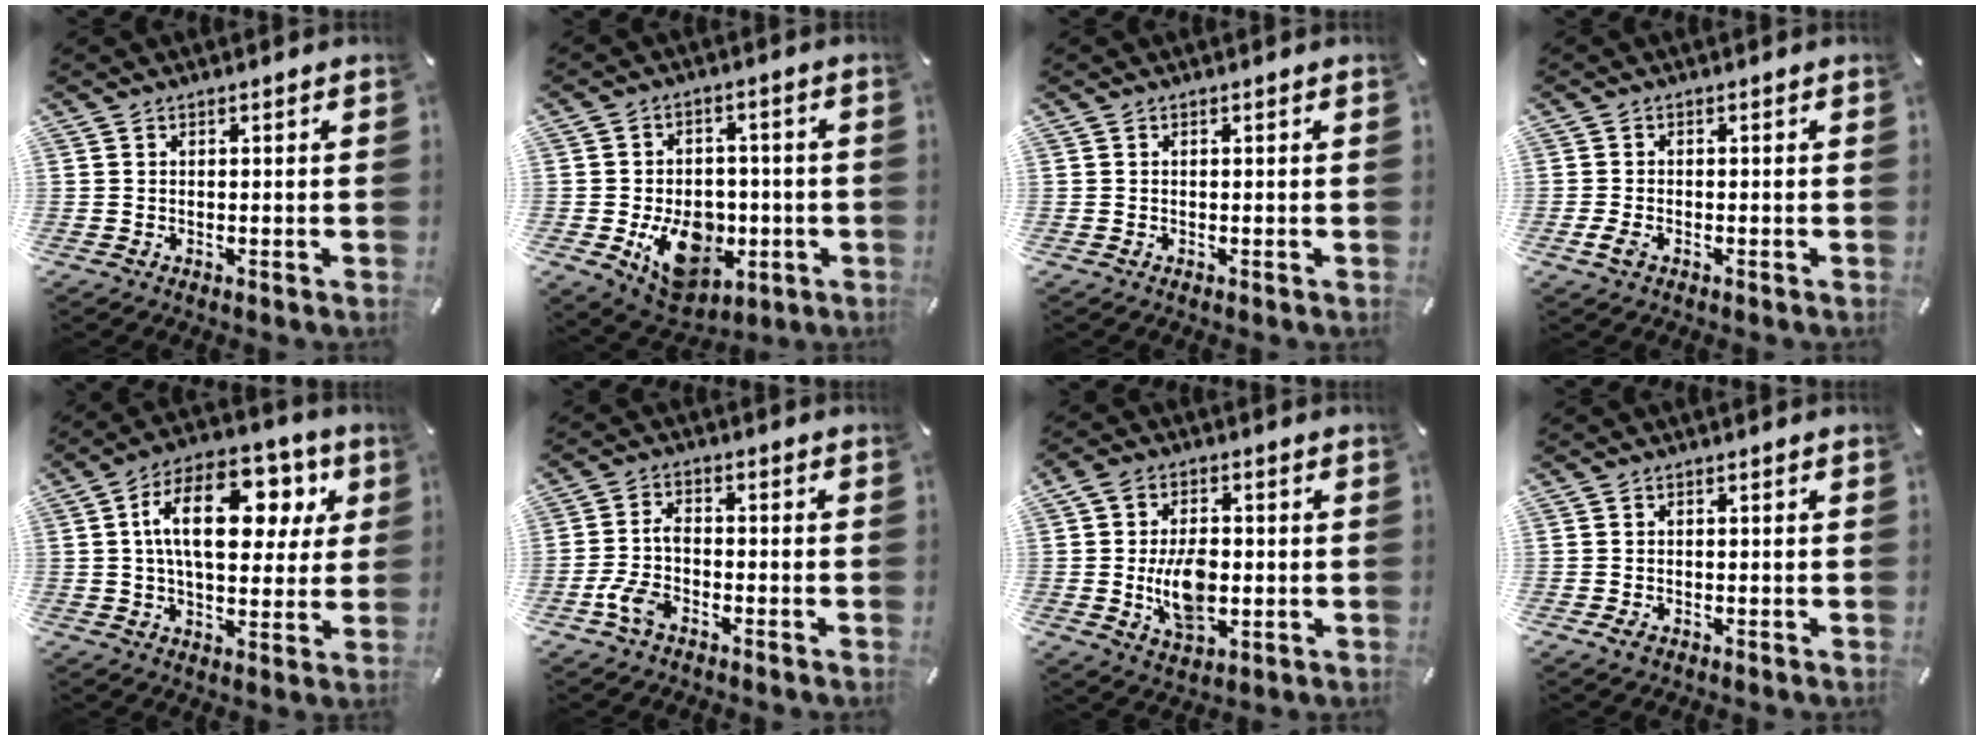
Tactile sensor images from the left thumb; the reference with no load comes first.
{"total": 14.3, "force": [-3.6, 10.7, 8.8], "torque": [-0.125, 0.010, -0.052]}
{"total": 0.0}
{"total": 2.1, "force": [-1.1, 1.0, 1.4], "torque": [-0.037, -0.002, -0.022]}
{"total": 19.1, "force": [5.6, 11.0, 14.6], "torque": [-0.235, -0.004, 0.094]}
{"total": 5.9, "force": [-2.8, 3.2, 4.0], "torque": [-0.098, 0.012, -0.059]}
{"total": 11.4, "force": [-1.0, 7.3, 8.7], "torque": [-0.155, -0.001, -0.017]}
{"total": 1.3, "force": [-0.7, 0.9, 0.8], "torque": [-0.014, 0.002, -0.012]}